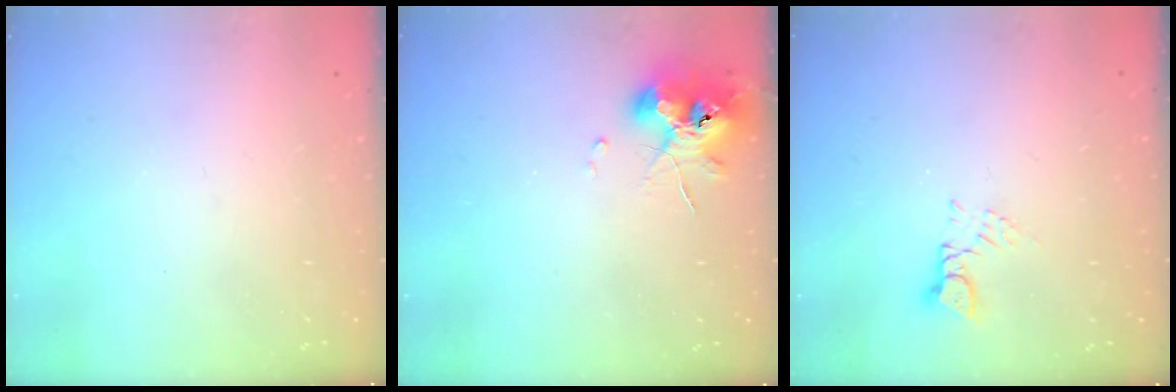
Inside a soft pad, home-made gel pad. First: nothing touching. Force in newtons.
{"total": 9.7, "press": 9.6, "slide": 1.4}
{"total": 3.0, "press": 3.0, "slide": 0.4}